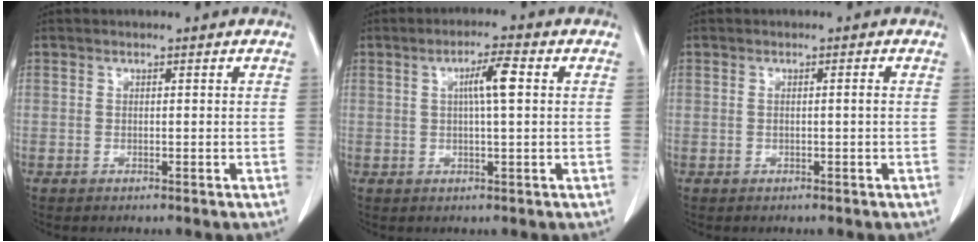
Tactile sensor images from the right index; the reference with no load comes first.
{"total": 4.7, "force": [0.9, 0.1, 4.6], "torque": [-0.081, 0.006, 0.016]}
{"total": 1.1, "force": [0.0, -0.1, 1.0], "torque": [-0.021, 0.002, 0.002]}